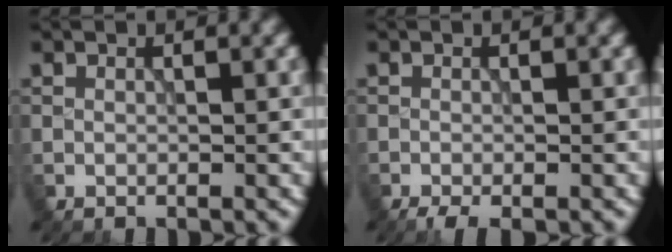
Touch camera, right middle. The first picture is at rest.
{"total": 1.7, "force": [-1.3, 0.3, 1.1], "torque": [-0.019, -0.005, -0.025]}